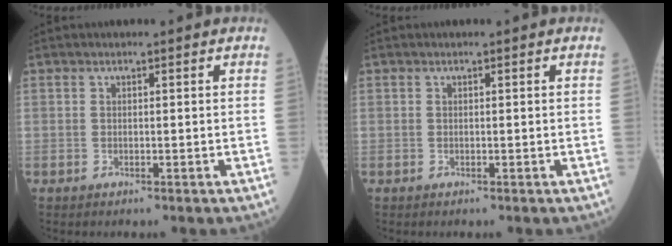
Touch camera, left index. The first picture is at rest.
{"total": 0.0}